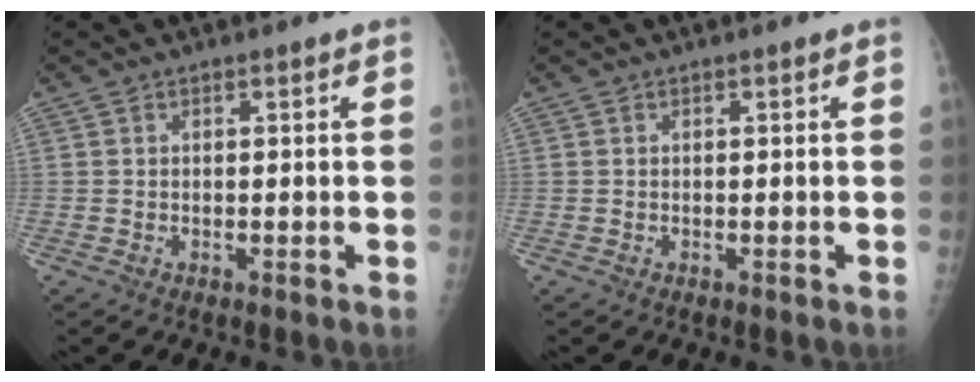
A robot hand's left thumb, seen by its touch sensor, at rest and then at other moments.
{"total": 0.0}